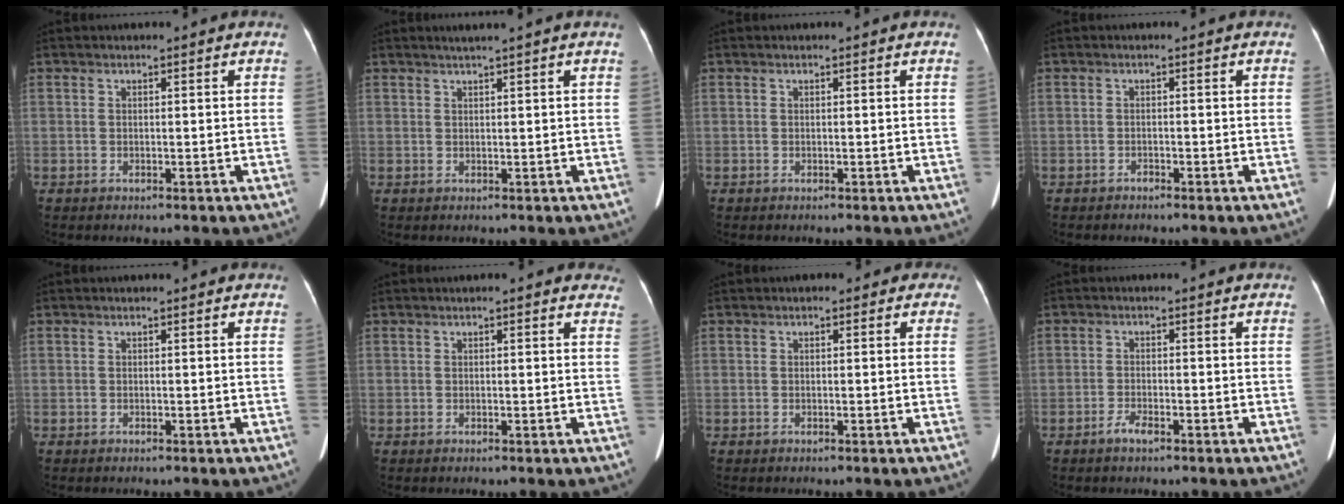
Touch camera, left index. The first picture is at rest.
{"total": 1.6, "force": [1.2, -0.6, 0.9], "torque": [-0.016, -0.001, 0.027]}
{"total": 0.0}
{"total": 0.6, "force": [-0.6, 0.2, 0.1], "torque": [-0.004, -0.001, -0.011]}
{"total": 0.0}
{"total": 3.4, "force": [2.5, 1.0, 2.0], "torque": [-0.008, 0.011, 0.016]}
{"total": 0.9, "force": [0.2, 0.8, 0.5], "torque": [0.005, 0.009, -0.010]}
{"total": 2.1, "force": [-1.5, 0.5, 1.4], "torque": [-0.030, -0.001, -0.028]}